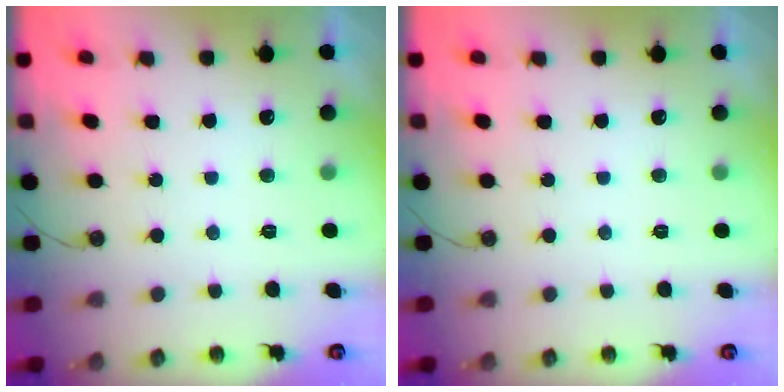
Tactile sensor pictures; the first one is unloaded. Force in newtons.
{"total": 0.0}